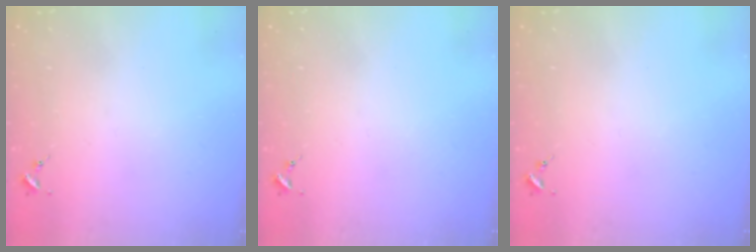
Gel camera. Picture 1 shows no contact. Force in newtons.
{"total": 0.0}
{"total": 0.0}